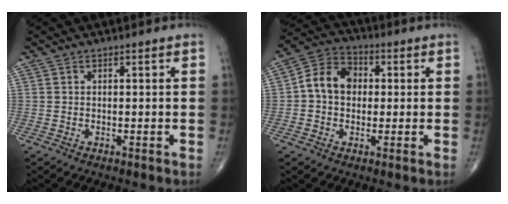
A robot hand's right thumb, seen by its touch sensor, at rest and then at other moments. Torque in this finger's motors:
{"motor_torque": [-0.19, 0.31, 0.10, -0.12, 0.04]}